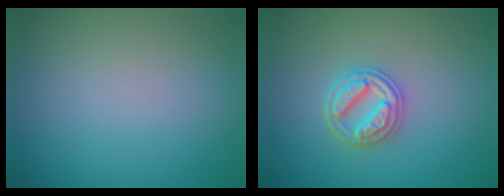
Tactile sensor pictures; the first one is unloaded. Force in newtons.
{"total": 3.0, "press": 2.9, "slide": 0.4}